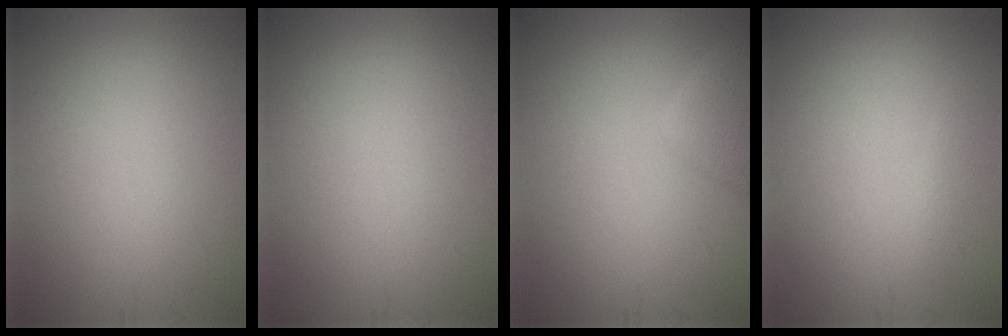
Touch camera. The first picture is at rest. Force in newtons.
{"total": 0.0}
{"total": 2.0, "press": 2.0, "slide": 0.1}
{"total": 0.8, "press": 0.8, "slide": 0.0}